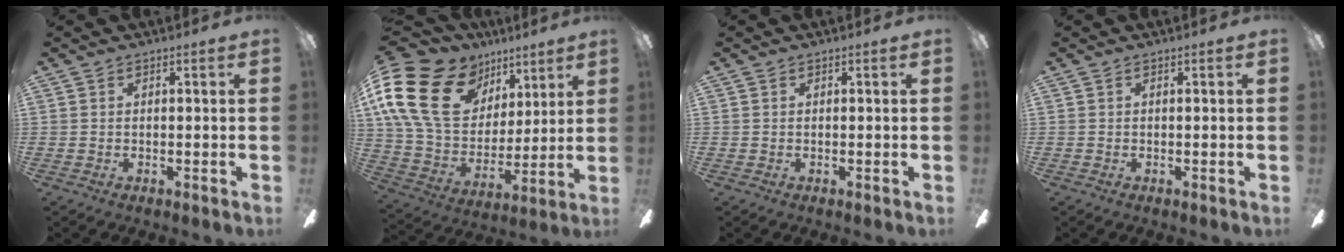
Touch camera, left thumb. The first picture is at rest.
{"total": 24.4, "force": [11.1, 16.6, 14.0], "torque": [-0.291, -0.040, 0.215]}
{"total": 0.0}
{"total": 0.0}